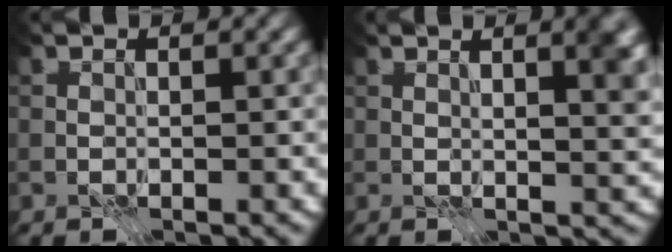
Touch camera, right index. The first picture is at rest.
{"total": 3.9, "force": [1.8, 0.8, 3.4], "torque": [-0.038, 0.002, 0.029]}